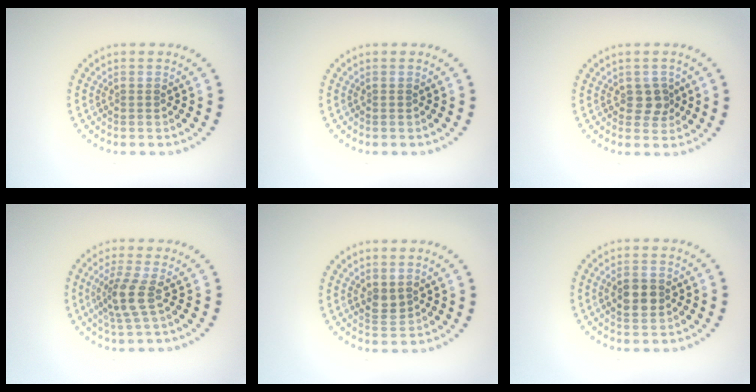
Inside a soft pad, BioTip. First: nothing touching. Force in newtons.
{"total": 0.0}
{"total": 1.7, "press": 1.6, "slide": 0.6}
{"total": 2.9, "press": 2.2, "slide": 1.8}
{"total": 1.6, "press": 1.5, "slide": 0.5}
{"total": 3.4, "press": 3.4, "slide": 0.0}